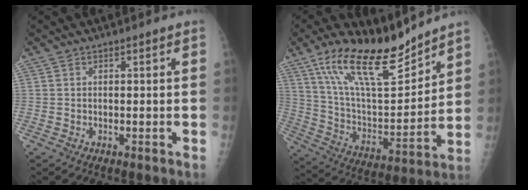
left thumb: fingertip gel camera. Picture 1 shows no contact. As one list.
[{"total": 19.1, "force": [14.4, 5.7, 11.2], "torque": [-0.160, -0.081, 0.263]}]